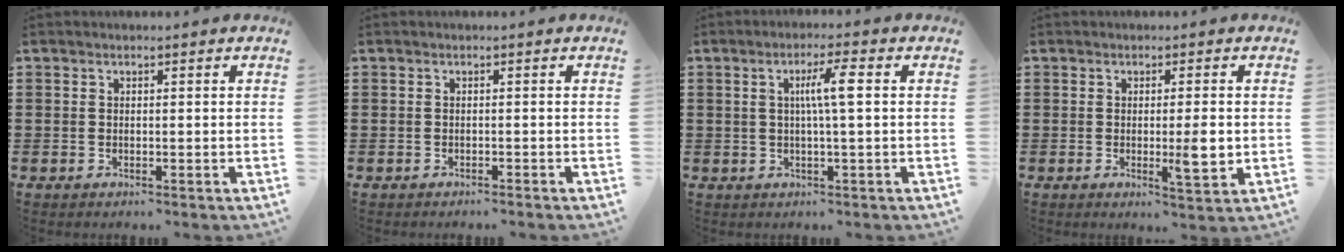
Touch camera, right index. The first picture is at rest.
{"total": 0.0}
{"total": 4.9, "force": [0.7, 0.3, 4.8], "torque": [-0.092, 0.004, 0.006]}
{"total": 5.1, "force": [-0.5, 1.0, 5.0], "torque": [-0.075, -0.004, -0.009]}